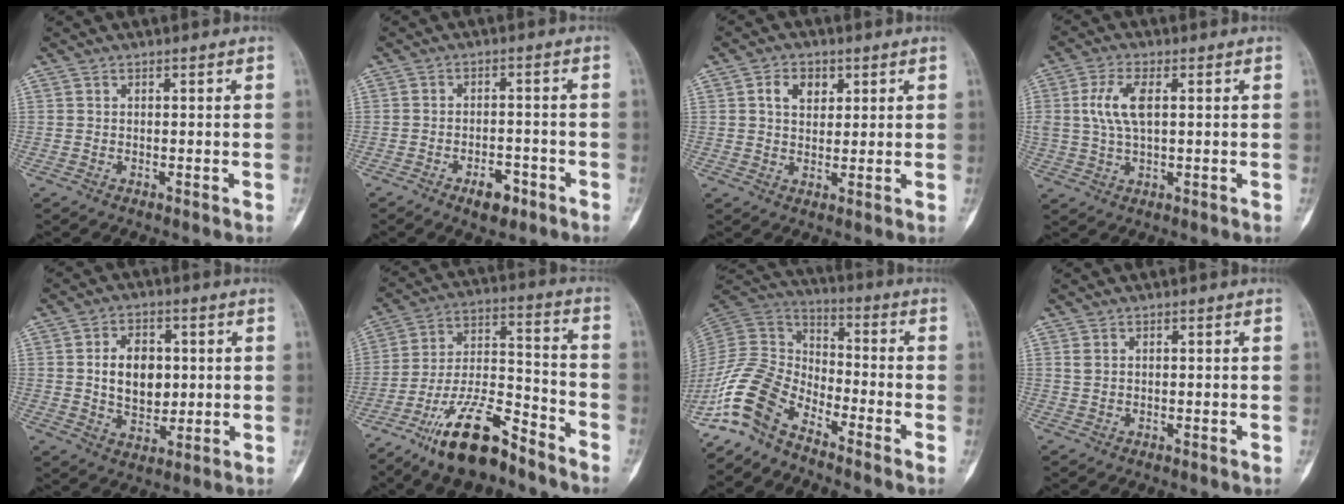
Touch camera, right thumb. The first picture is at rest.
{"total": 4.9, "force": [-3.0, 2.3, 3.1], "torque": [-0.036, 0.019, -0.044]}
{"total": 5.0, "force": [1.9, 3.6, 3.0], "torque": [-0.033, -0.002, 0.030]}
{"total": 7.1, "force": [1.4, 3.3, 6.2], "torque": [-0.136, 0.003, 0.027]}
{"total": 9.7, "force": [1.2, 6.7, 6.9], "torque": [-0.081, -0.007, 0.024]}
{"total": 16.5, "force": [-11.8, 5.2, 10.4], "torque": [-0.183, 0.082, -0.214]}
{"total": 12.2, "force": [-8.9, 5.7, 6.1], "torque": [-0.122, 0.081, -0.190]}
{"total": 1.4, "force": [0.6, 0.9, 0.8], "torque": [-0.015, 0.002, 0.015]}